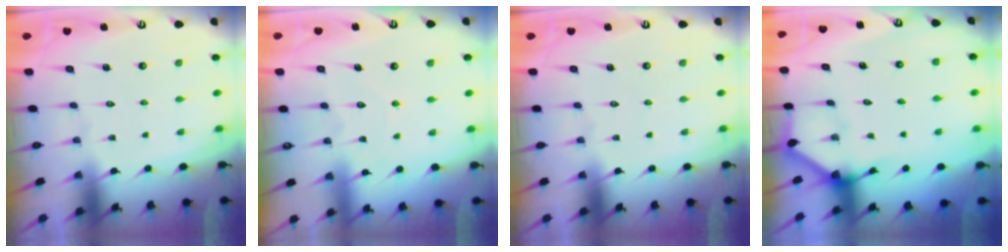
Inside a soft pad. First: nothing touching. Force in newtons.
{"total": 4.7, "press": 4.6, "slide": 0.2}
{"total": 0.0}
{"total": 2.5, "press": 2.5, "slide": 0.2}